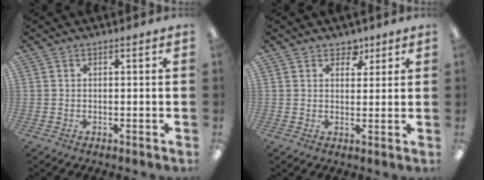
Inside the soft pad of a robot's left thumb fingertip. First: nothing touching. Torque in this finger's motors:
{"motor_torque": [-0.08, -0.03, -0.07, -0.13, 0.04]}